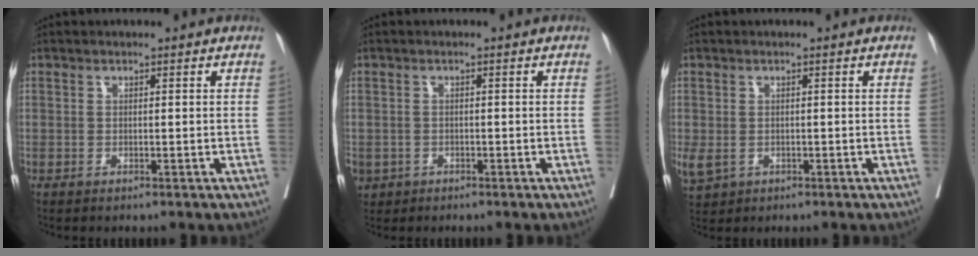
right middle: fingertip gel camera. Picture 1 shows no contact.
{"total": 3.8, "force": [-2.1, 3.0, 0.8], "torque": [-0.026, -0.001, -0.033]}
{"total": 3.5, "force": [-0.9, 2.7, 1.9], "torque": [-0.052, -0.009, -0.003]}